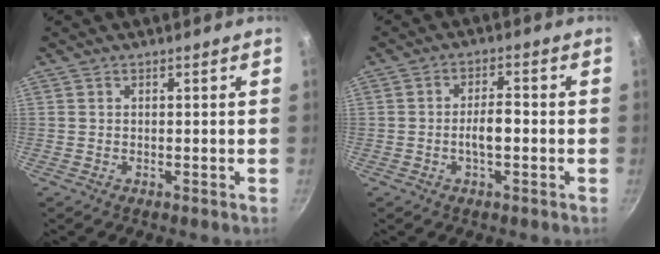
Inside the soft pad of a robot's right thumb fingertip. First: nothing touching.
{"total": 4.6, "force": [-1.0, 1.8, 4.1], "torque": [-0.066, 0.020, -0.019]}